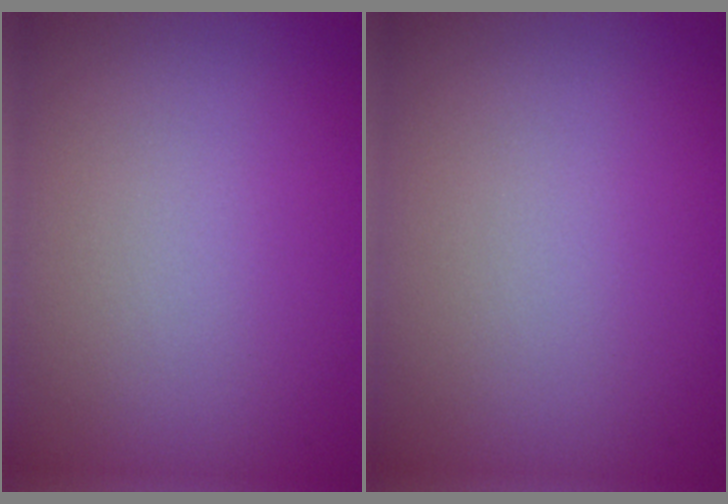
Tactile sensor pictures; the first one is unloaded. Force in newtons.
{"total": 0.0}